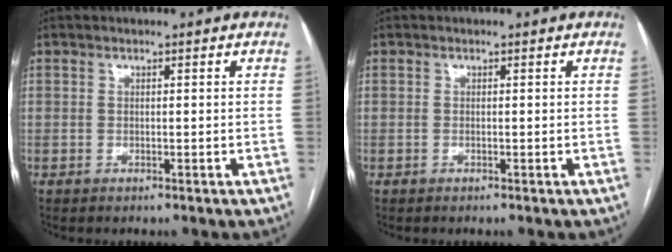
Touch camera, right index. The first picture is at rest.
{"total": 0.0}